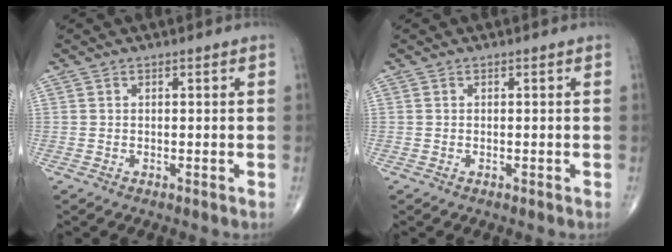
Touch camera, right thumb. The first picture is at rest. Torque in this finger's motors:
{"motor_torque": [0.23, -0.60, -0.33, -0.24, -0.01]}